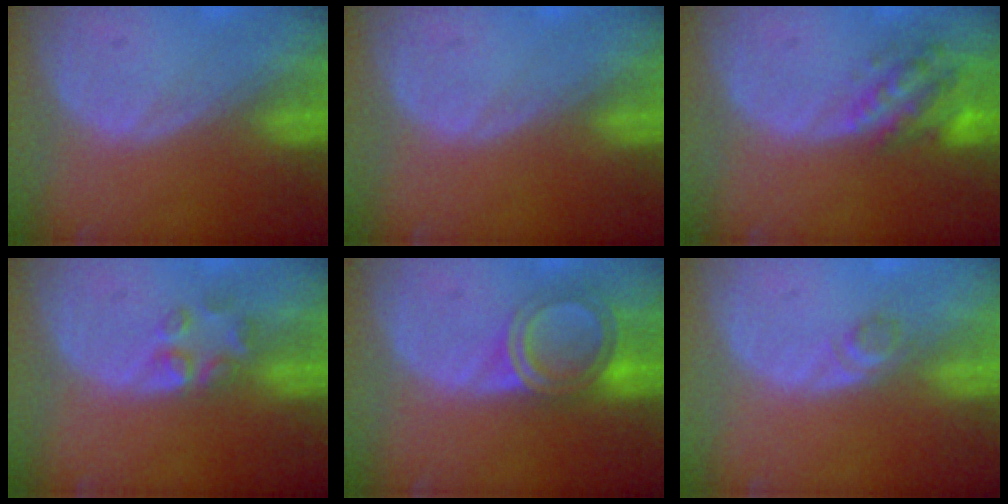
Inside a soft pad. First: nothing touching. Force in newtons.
{"total": 0.0}
{"total": 6.3, "press": 5.8, "slide": 2.5}
{"total": 2.9, "press": 2.9, "slide": 0.3}
{"total": 6.0, "press": 5.3, "slide": 2.8}
{"total": 1.8, "press": 1.5, "slide": 0.9}